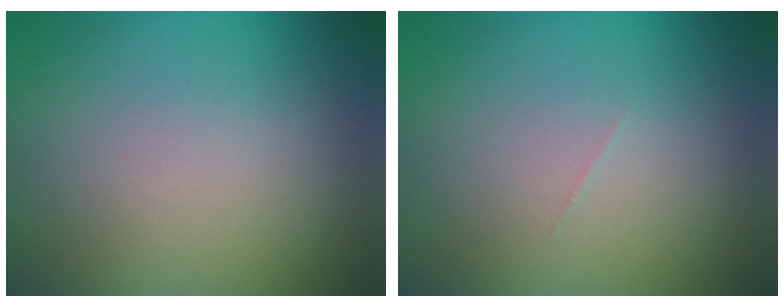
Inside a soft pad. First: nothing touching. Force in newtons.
{"total": 0.0}